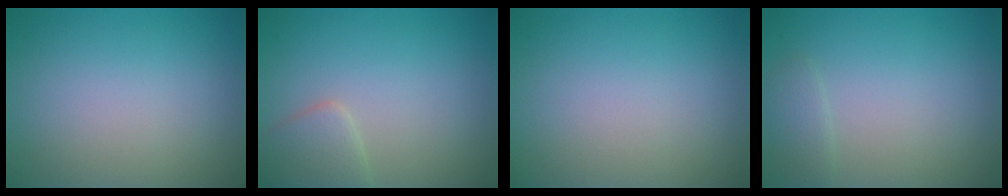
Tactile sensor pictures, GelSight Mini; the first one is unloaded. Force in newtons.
{"total": 2.3, "press": 2.3, "slide": 0.1}
{"total": 0.0}
{"total": 1.0, "press": 1.0, "slide": 0.2}